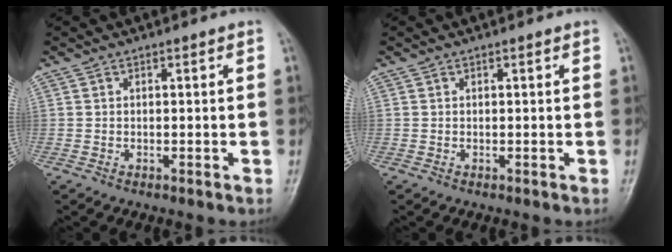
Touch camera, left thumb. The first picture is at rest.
{"total": 0.0}